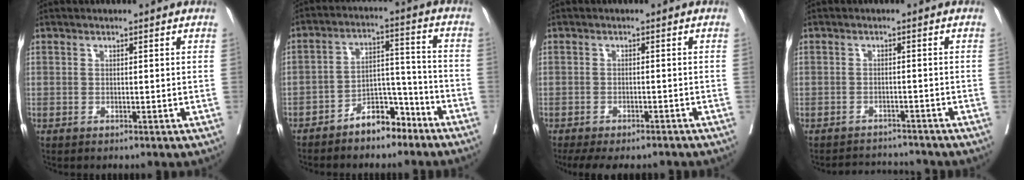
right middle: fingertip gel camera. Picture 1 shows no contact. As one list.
[{"total": 7.4, "force": [-5.6, 3.3, 3.5], "torque": [-0.058, 0.025, -0.095]}, {"total": 9.5, "force": [-8.0, 3.4, 3.9], "torque": [-0.061, -0.008, -0.104]}, {"total": 3.8, "force": [-3.6, 0.5, -0.9], "torque": [0.014, 0.003, -0.053]}]